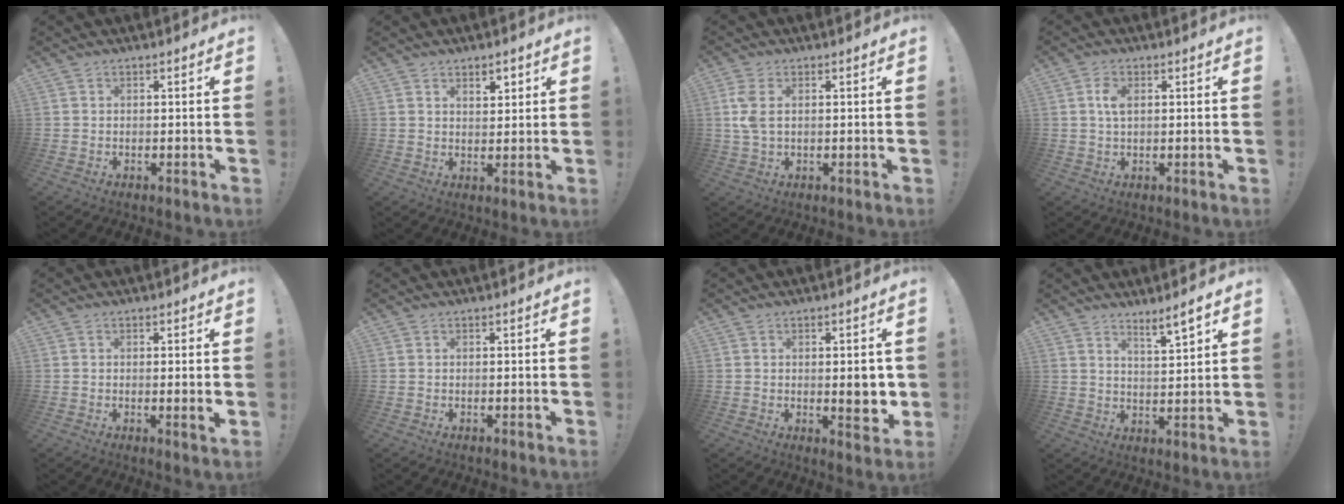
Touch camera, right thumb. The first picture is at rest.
{"total": 3.8, "force": [2.7, 2.0, 1.9], "torque": [-0.005, -0.018, 0.043]}
{"total": 5.1, "force": [1.0, 2.7, 4.2], "torque": [-0.091, 0.002, 0.017]}
{"total": 4.1, "force": [1.0, 2.1, 3.3], "torque": [-0.053, 0.000, 0.014]}
{"total": 2.1, "force": [0.3, -0.4, 2.1], "torque": [-0.021, -0.010, 0.001]}
{"total": 0.0}
{"total": 6.8, "force": [0.1, 2.0, 6.5], "torque": [-0.068, -0.014, -0.001]}
{"total": 6.2, "force": [4.9, 0.3, 3.8], "torque": [-0.043, -0.039, 0.077]}